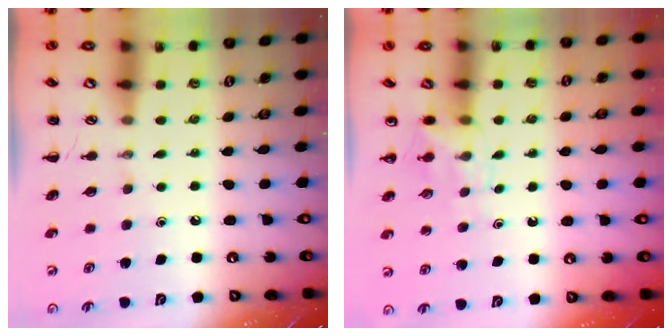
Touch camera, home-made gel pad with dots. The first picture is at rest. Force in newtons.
{"total": 3.6, "press": 3.4, "slide": 1.2}